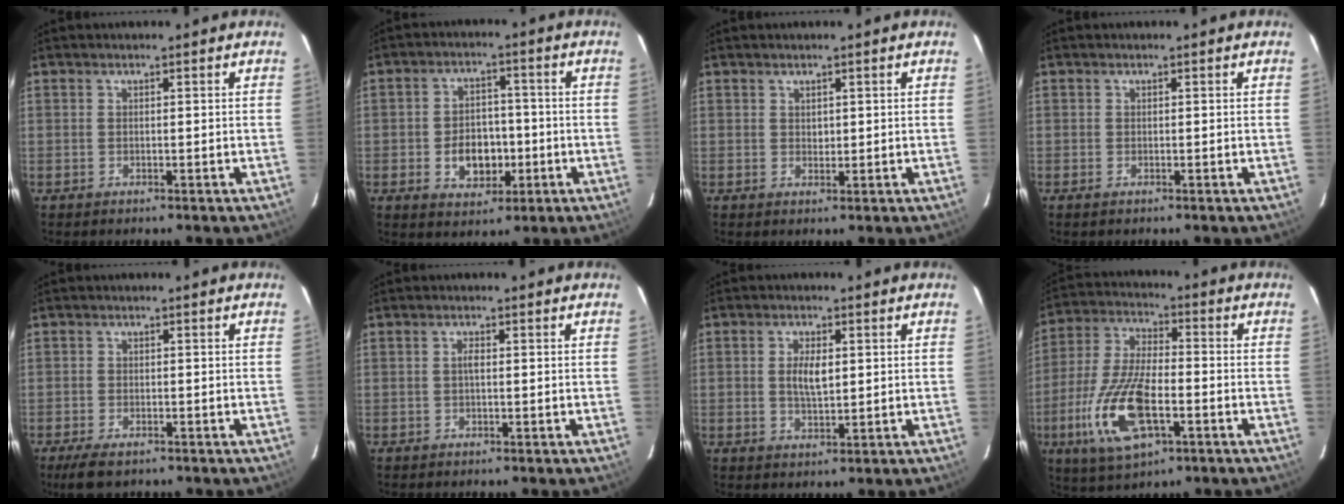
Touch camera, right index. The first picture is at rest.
{"total": 8.3, "force": [-2.3, 6.0, 5.2], "torque": [-0.103, 0.012, -0.025]}
{"total": 1.2, "force": [0.7, 1.0, 0.3], "torque": [-0.001, 0.003, 0.012]}
{"total": 0.5, "force": [-0.3, 0.3, 0.3], "torque": [-0.006, -0.003, -0.006]}
{"total": 4.8, "force": [-3.4, 2.0, 2.8], "torque": [-0.071, -0.018, -0.061]}
{"total": 1.1, "force": [-0.1, 0.4, 1.0], "torque": [-0.021, 0.004, -0.003]}
{"total": 4.4, "force": [0.6, 2.1, 3.8], "torque": [-0.069, 0.002, 0.013]}
{"total": 16.3, "force": [-5.7, 6.6, 13.7], "torque": [-0.299, -0.013, -0.106]}